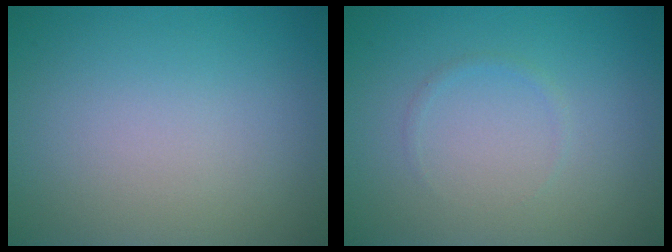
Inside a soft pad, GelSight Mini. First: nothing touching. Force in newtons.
{"total": 0.5, "press": 0.5, "slide": 0.0}